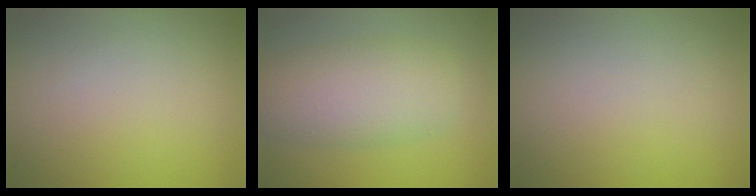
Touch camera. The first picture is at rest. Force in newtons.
{"total": 5.7, "press": 5.7, "slide": 0.1}
{"total": 0.0}